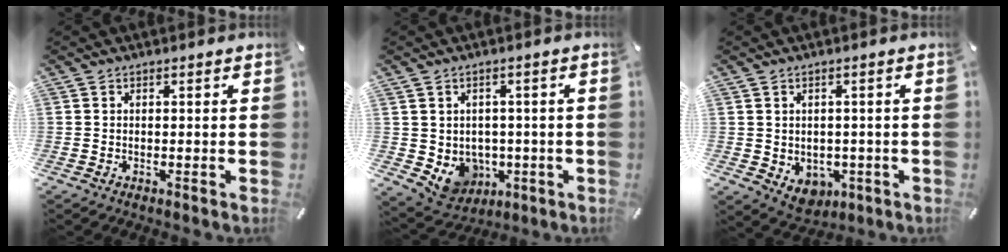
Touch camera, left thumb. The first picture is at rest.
{"total": 6.3, "force": [0.1, 6.1, 1.5], "torque": [-0.047, -0.018, 0.006]}
{"total": 4.0, "force": [0.0, 3.8, 1.3], "torque": [-0.002, -0.005, 0.001]}